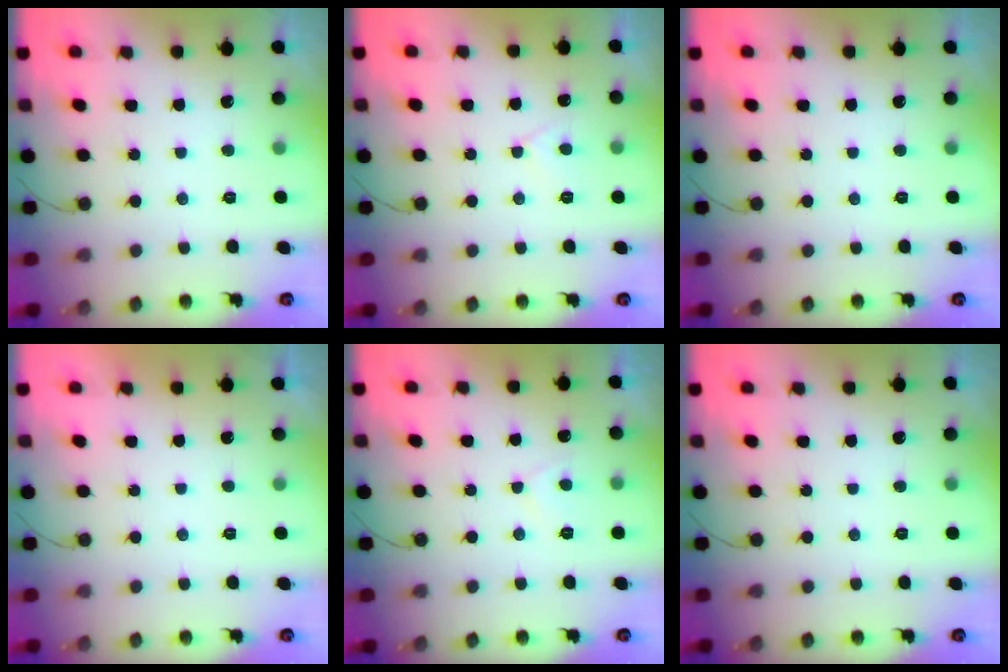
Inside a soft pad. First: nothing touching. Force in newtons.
{"total": 4.1, "press": 4.0, "slide": 0.5}
{"total": 0.0}
{"total": 2.3, "press": 2.2, "slide": 0.4}
{"total": 4.7, "press": 4.7, "slide": 0.4}
{"total": 0.0}